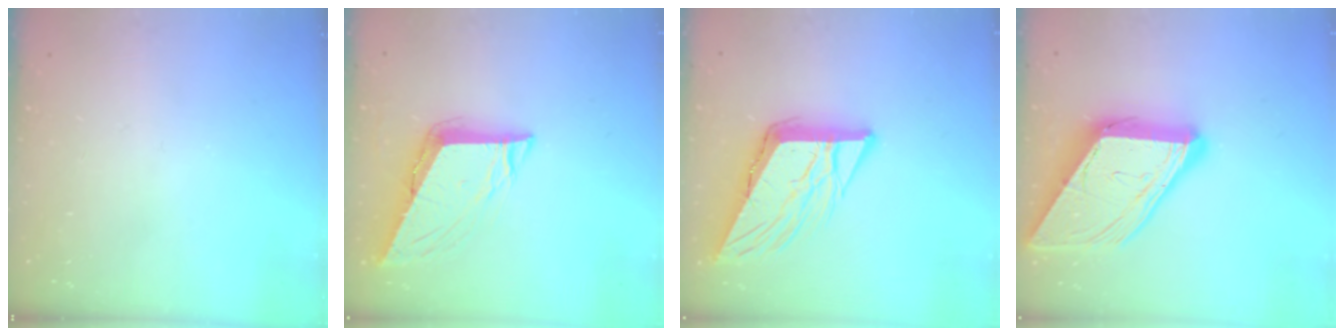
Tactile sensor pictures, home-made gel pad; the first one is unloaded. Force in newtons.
{"total": 9.8, "press": 9.3, "slide": 3.1}
{"total": 11.0, "press": 10.7, "slide": 2.3}
{"total": 19.0, "press": 18.8, "slide": 2.1}